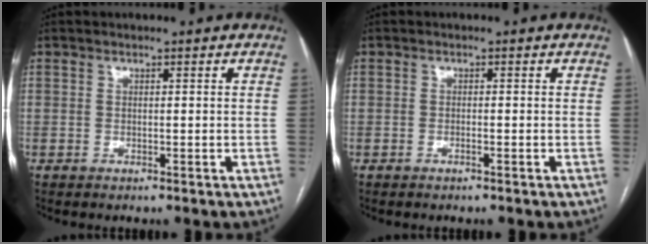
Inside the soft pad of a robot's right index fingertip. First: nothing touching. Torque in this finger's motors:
{"motor_torque": [-0.16, -0.12, -0.03, -0.01]}